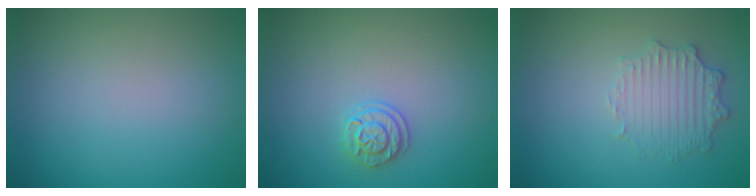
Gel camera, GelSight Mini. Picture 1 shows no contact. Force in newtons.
{"total": 1.8, "press": 1.8, "slide": 0.5}
{"total": 2.6, "press": 2.5, "slide": 0.7}